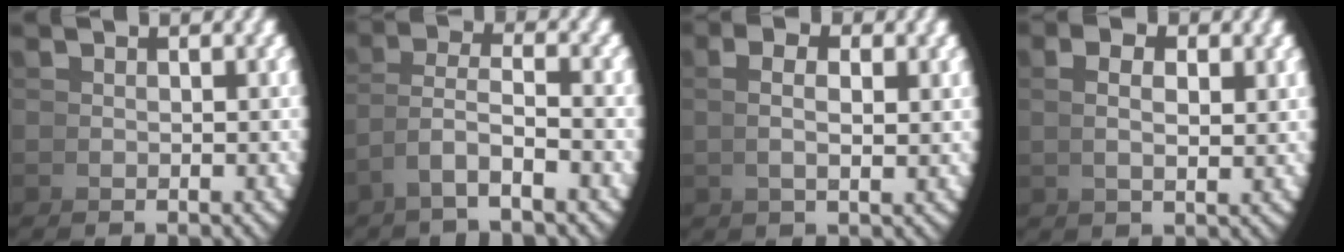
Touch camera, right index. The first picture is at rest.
{"total": 3.4, "force": [0.0, 1.7, 2.9], "torque": [-0.063, -0.008, 0.004]}
{"total": 2.1, "force": [1.1, -0.4, 1.8], "torque": [-0.032, 0.005, 0.024]}
{"total": 2.0, "force": [1.2, -0.4, 1.5], "torque": [-0.022, 0.002, 0.028]}